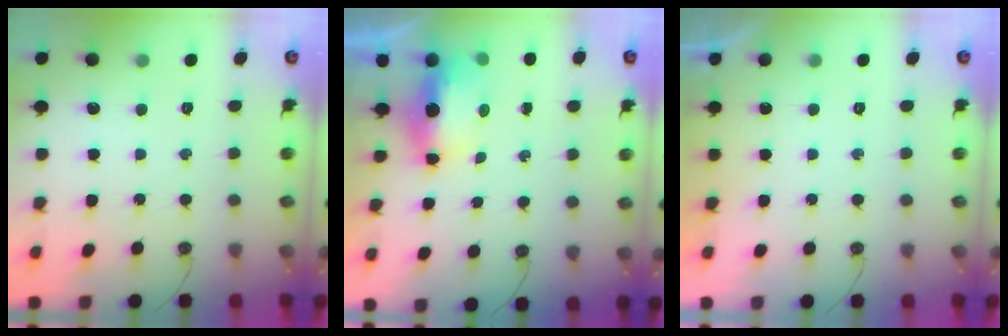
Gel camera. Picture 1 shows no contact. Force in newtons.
{"total": 5.9, "press": 5.8, "slide": 0.5}
{"total": 0.0}